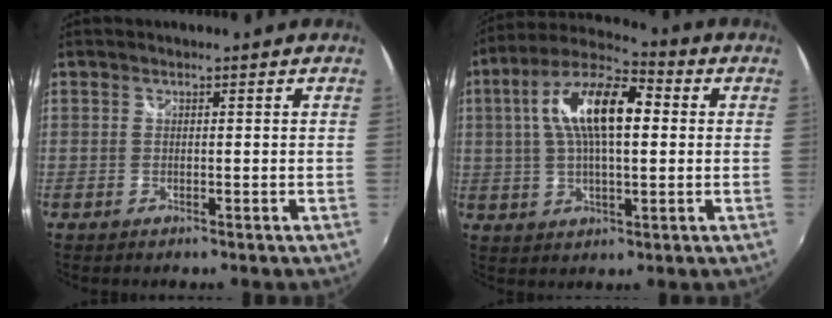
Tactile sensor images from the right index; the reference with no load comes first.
{"total": 14.9, "force": [2.6, 5.9, 13.4], "torque": [-0.248, 0.024, 0.036]}